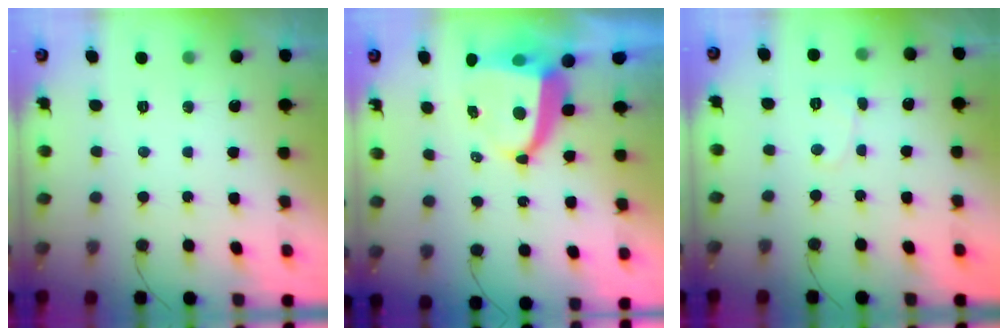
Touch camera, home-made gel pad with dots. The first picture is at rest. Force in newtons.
{"total": 8.8, "press": 8.8, "slide": 1.0}
{"total": 4.3, "press": 4.3, "slide": 0.5}